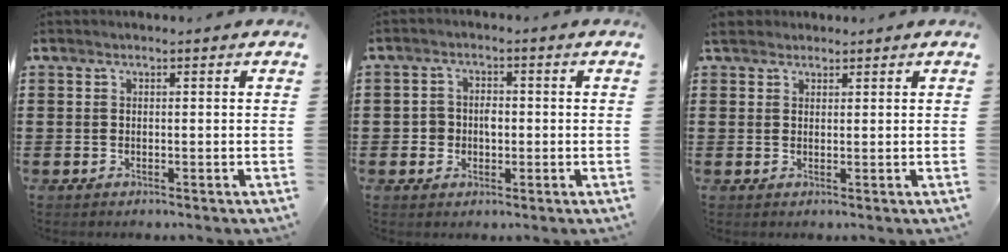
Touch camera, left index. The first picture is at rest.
{"total": 2.5, "force": [-0.5, 2.2, 1.2], "torque": [-0.030, 0.006, -0.014]}
{"total": 2.3, "force": [1.9, 1.1, 0.6], "torque": [-0.019, 0.008, 0.037]}